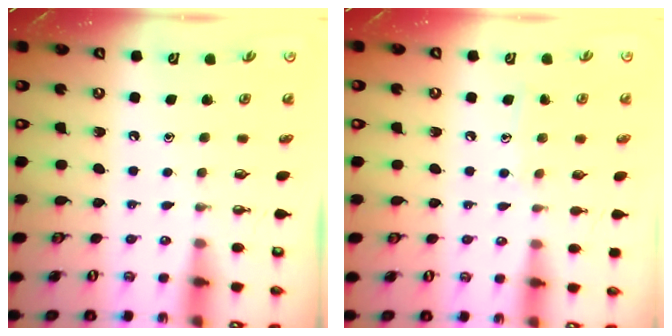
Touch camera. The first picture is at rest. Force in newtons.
{"total": 6.2, "press": 6.2, "slide": 0.1}